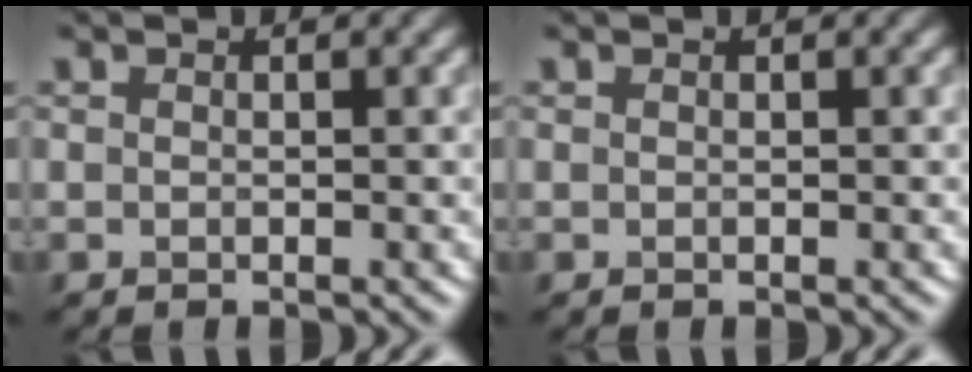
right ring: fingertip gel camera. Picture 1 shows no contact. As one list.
[{"total": 0.0}]